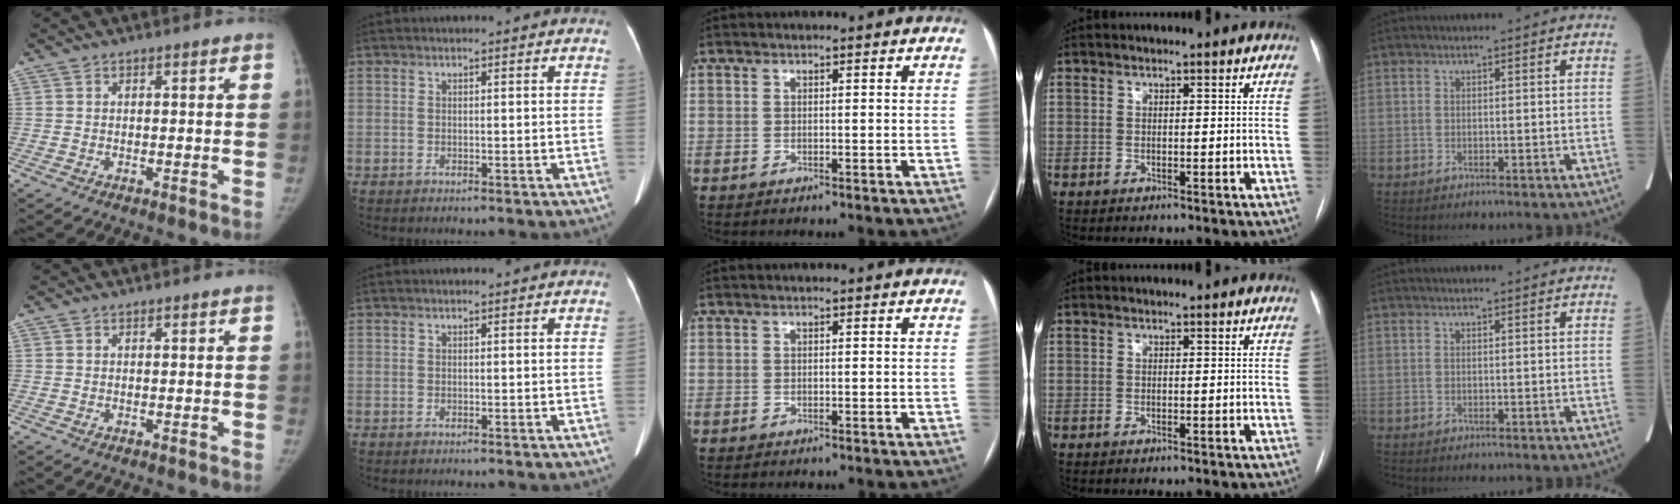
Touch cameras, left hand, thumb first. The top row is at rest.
{}